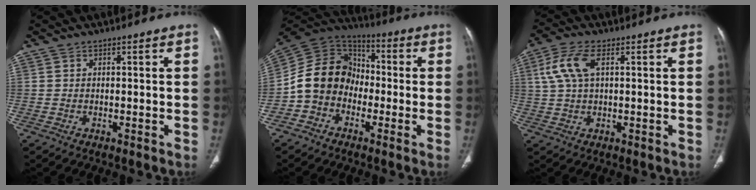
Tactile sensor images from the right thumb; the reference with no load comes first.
{"total": 13.1, "force": [-3.0, 10.9, 6.8], "torque": [-0.108, 0.049, -0.068]}
{"total": 7.3, "force": [2.1, 3.5, 6.0], "torque": [-0.144, 0.014, 0.044]}